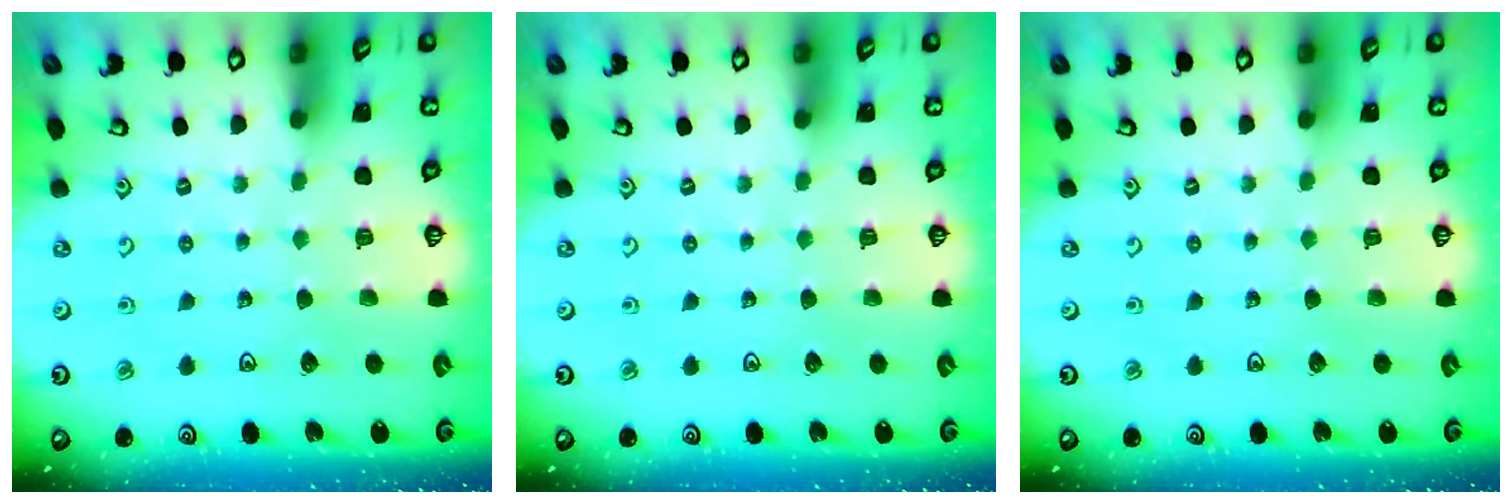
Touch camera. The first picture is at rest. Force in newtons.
{"total": 0.0}
{"total": 0.0}